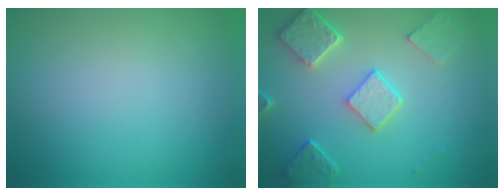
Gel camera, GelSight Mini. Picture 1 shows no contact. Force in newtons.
{"total": 4.9, "press": 4.0, "slide": 2.9}